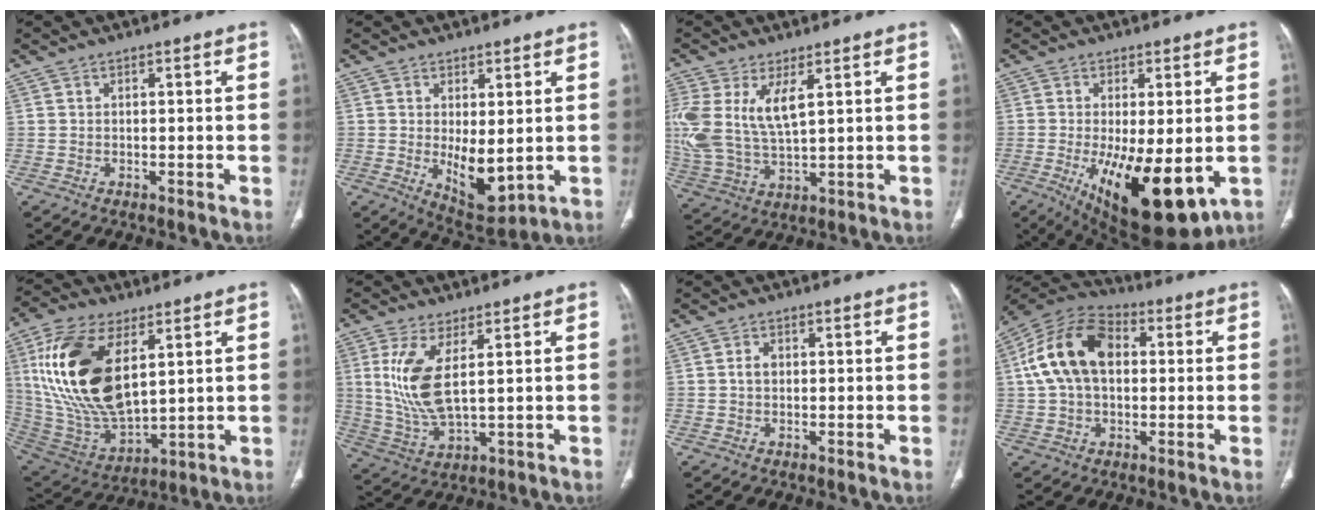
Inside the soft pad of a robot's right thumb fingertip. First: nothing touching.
{"total": 8.4, "force": [-0.4, 3.9, 7.4], "torque": [-0.098, -0.024, 0.014]}
{"total": 13.5, "force": [4.0, 6.0, 11.4], "torque": [-0.270, -0.011, 0.093]}
{"total": 17.5, "force": [-4.7, 6.7, 15.5], "torque": [-0.232, -0.027, -0.051]}
{"total": 23.4, "force": [6.8, 11.9, 18.9], "torque": [-0.371, -0.032, 0.135]}
{"total": 10.6, "force": [2.7, 3.8, 9.6], "torque": [-0.217, -0.021, 0.067]}
{"total": 1.8, "force": [0.1, 1.3, 1.2], "torque": [-0.020, 0.007, 0.001]}
{"total": 15.5, "force": [2.3, 10.1, 11.6], "torque": [-0.211, 0.031, 0.032]}